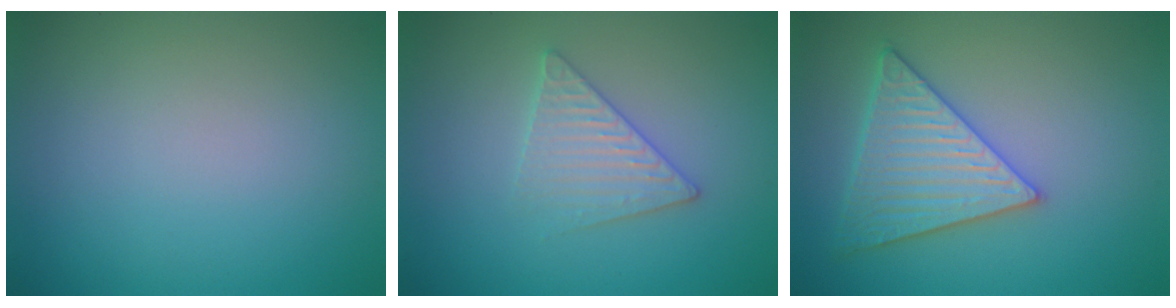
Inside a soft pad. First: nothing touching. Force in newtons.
{"total": 3.0, "press": 3.0, "slide": 0.3}
{"total": 5.3, "press": 4.7, "slide": 2.3}